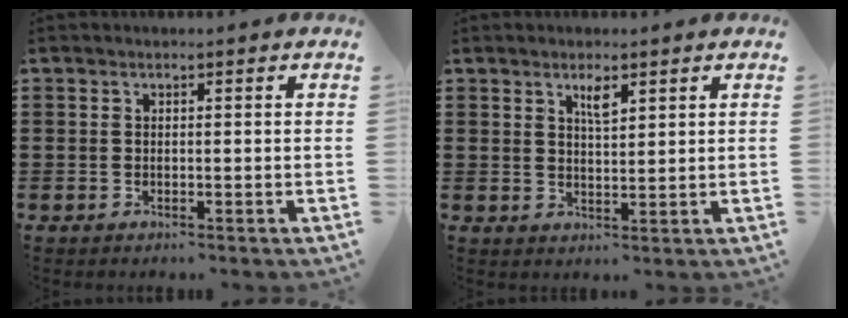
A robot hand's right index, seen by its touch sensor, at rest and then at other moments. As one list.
[{"total": 2.6, "force": [1.7, 0.7, 1.9], "torque": [-0.025, -0.003, 0.025]}]